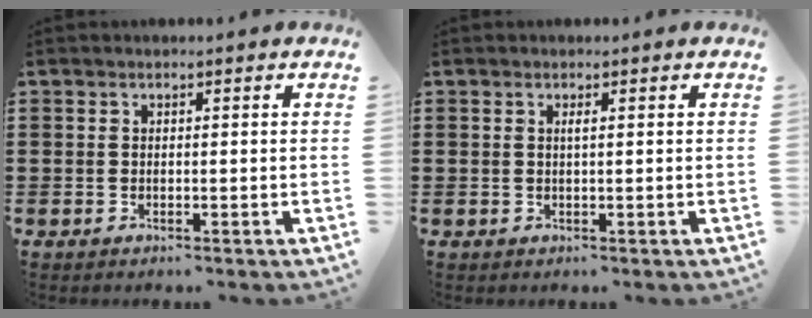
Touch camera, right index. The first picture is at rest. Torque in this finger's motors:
{"motor_torque": [0.02, -0.02, 0.01, 0.04]}